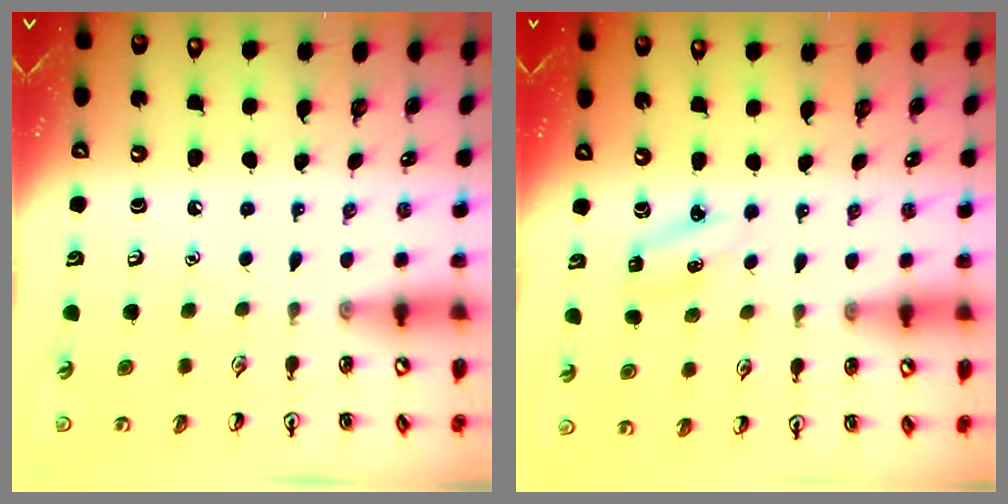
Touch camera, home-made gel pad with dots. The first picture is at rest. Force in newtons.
{"total": 2.5, "press": 2.3, "slide": 0.8}